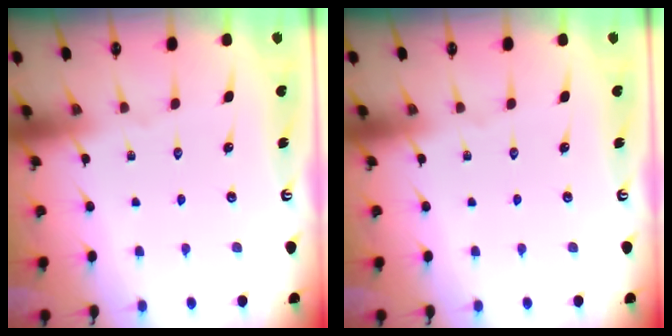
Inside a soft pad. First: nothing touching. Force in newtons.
{"total": 0.0}